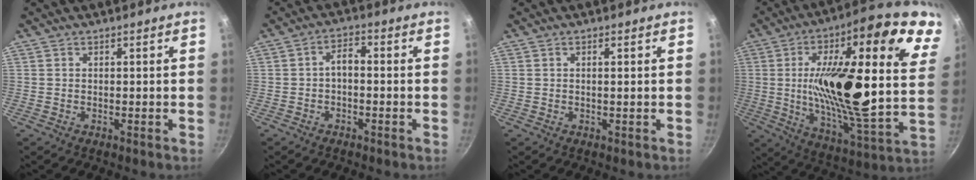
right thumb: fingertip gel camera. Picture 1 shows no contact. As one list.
[{"total": 3.1, "force": [-0.9, 1.7, 2.5], "torque": [-0.039, 0.024, -0.017]}, {"total": 1.0, "force": [0.3, 0.1, 1.0], "torque": [-0.020, 0.000, 0.005]}, {"total": 33.3, "force": [10.2, 11.5, 29.5], "torque": [-0.470, -0.037, 0.157]}]